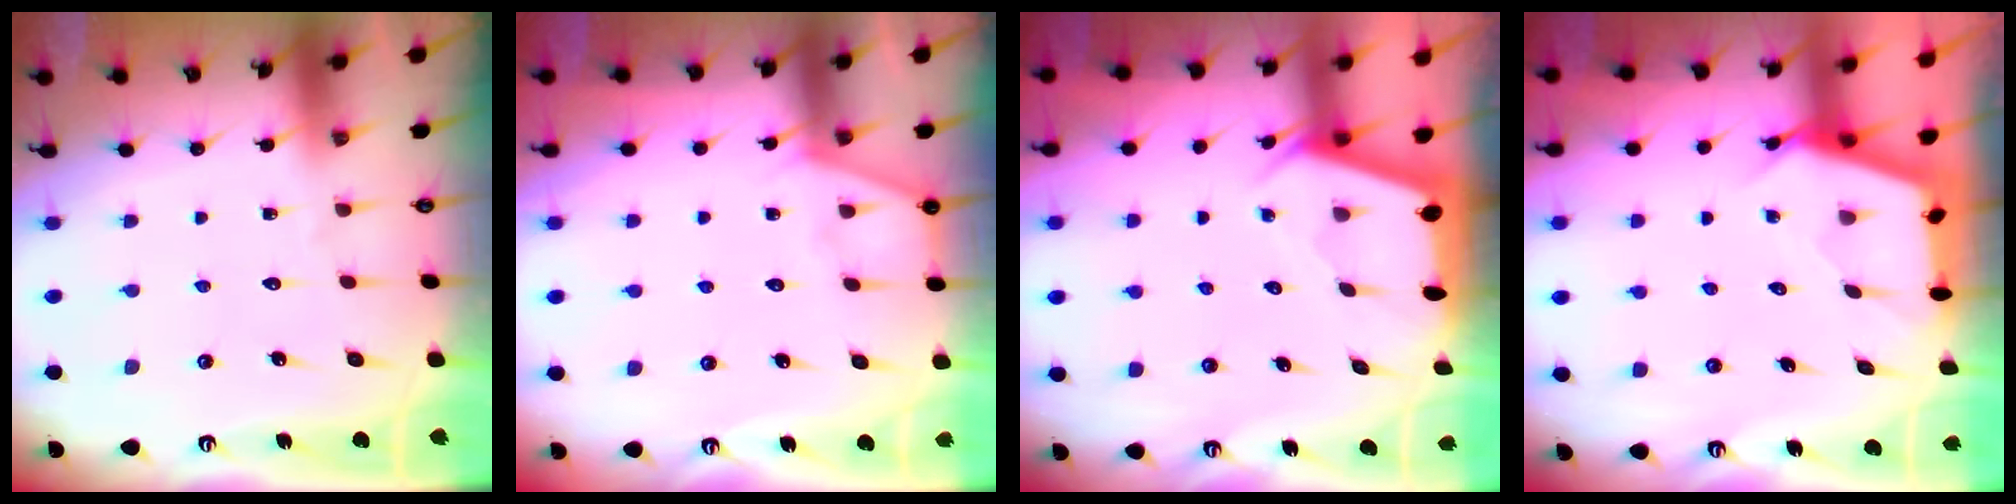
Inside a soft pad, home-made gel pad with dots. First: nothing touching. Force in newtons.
{"total": 4.1, "press": 4.1, "slide": 0.4}
{"total": 2.4, "press": 2.4, "slide": 0.3}
{"total": 2.6, "press": 2.6, "slide": 0.3}